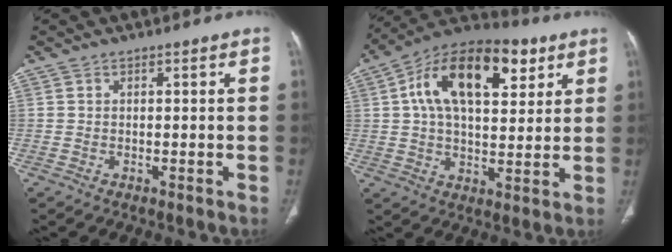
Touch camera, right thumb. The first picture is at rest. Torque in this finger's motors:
{"motor_torque": [0.49, 1.99, 0.29, 0.23, 0.30]}